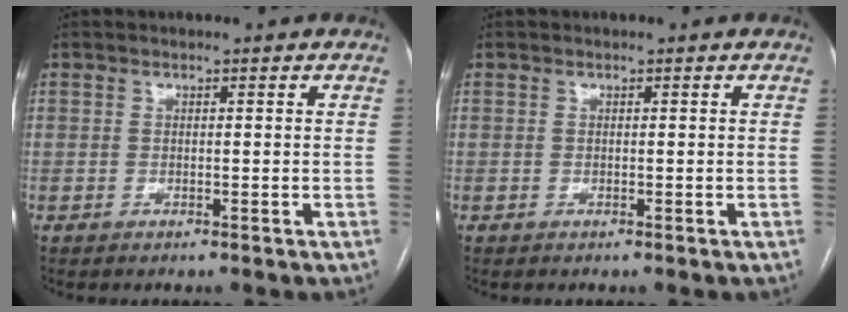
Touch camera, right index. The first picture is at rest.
{"total": 0.0}